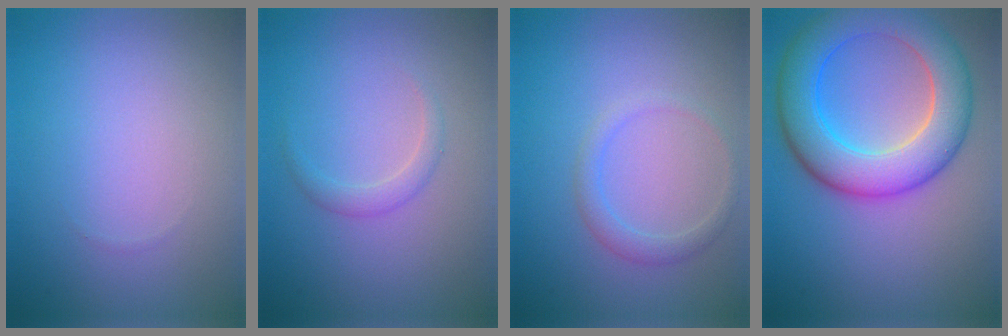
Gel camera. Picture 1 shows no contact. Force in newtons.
{"total": 1.2, "press": 1.2, "slide": 0.0}
{"total": 1.7, "press": 1.7, "slide": 0.1}
{"total": 8.7, "press": 8.7, "slide": 0.1}